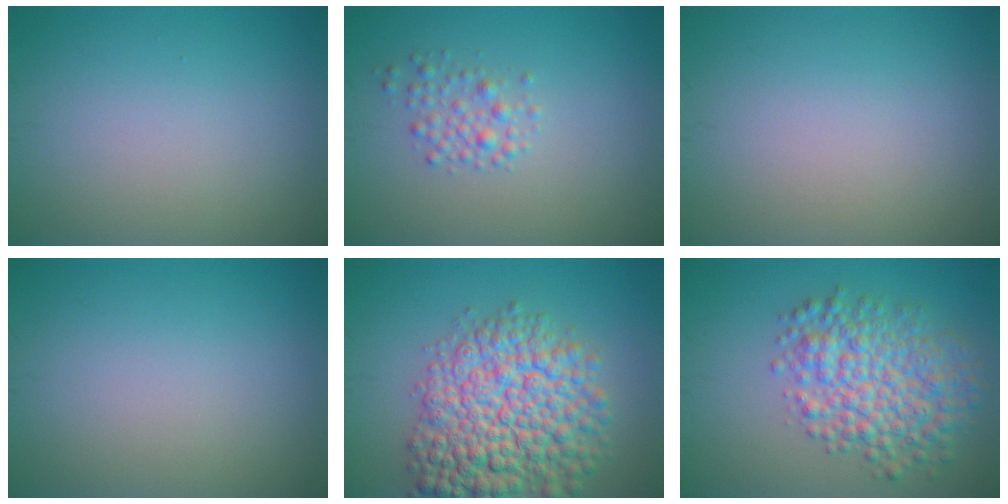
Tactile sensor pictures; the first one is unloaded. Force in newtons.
{"total": 2.0, "press": 2.0, "slide": 0.0}
{"total": 0.0}
{"total": 0.0}
{"total": 10.6, "press": 10.5, "slide": 0.4}
{"total": 7.0, "press": 7.0, "slide": 0.2}